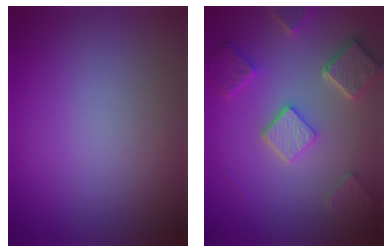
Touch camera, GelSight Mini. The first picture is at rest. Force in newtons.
{"total": 5.3, "press": 4.1, "slide": 3.4}